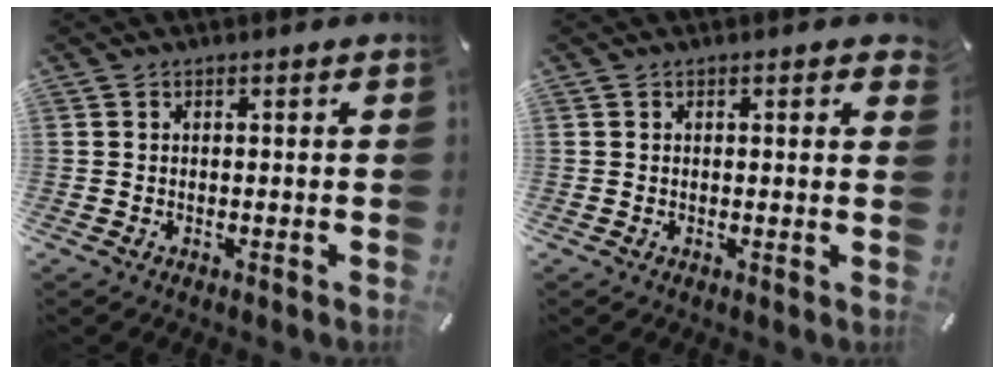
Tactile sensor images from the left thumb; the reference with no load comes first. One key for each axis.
{"total": 0.8, "fx": 0.4, "fy": 0.3, "fz": 0.6, "tx": 0.004, "ty": -0.004, "tz": 0.003}